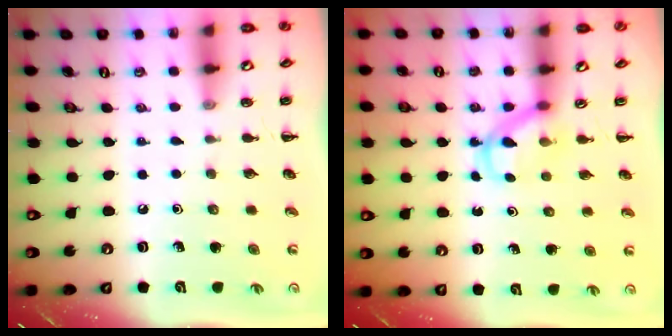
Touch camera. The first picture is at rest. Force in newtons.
{"total": 4.0, "press": 3.9, "slide": 0.8}